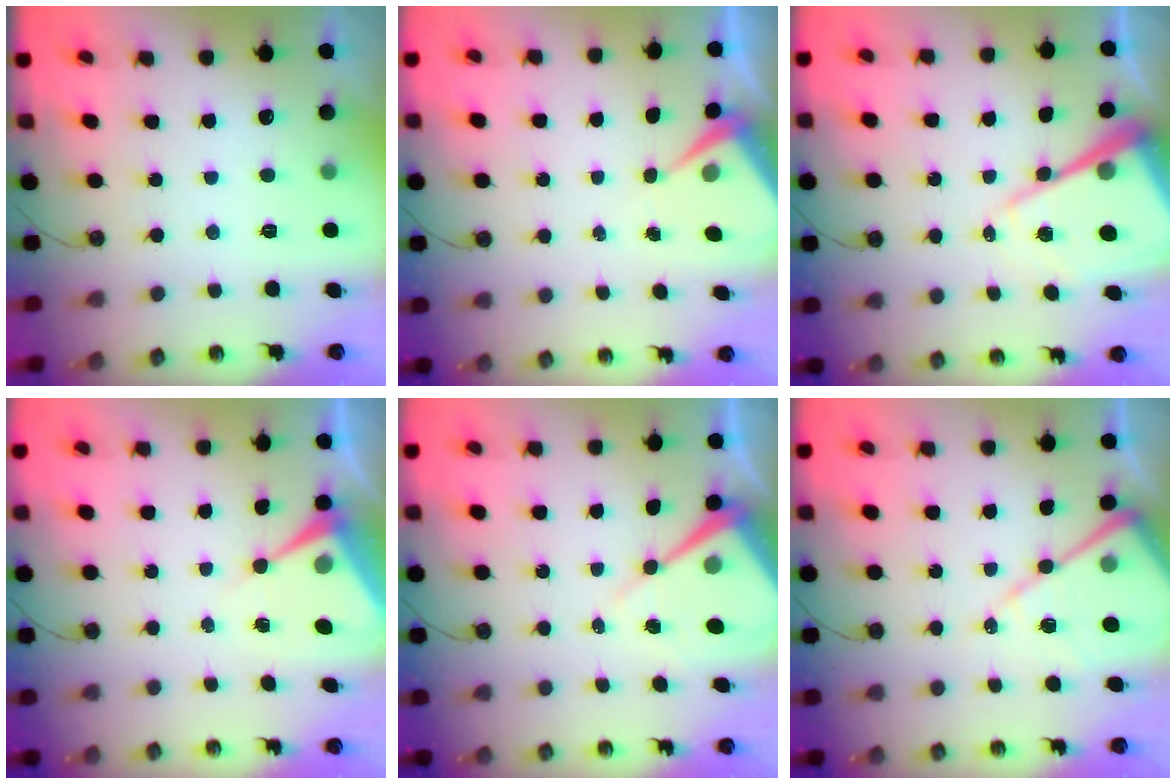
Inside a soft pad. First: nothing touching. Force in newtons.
{"total": 6.1, "press": 6.0, "slide": 0.9}
{"total": 17.0, "press": 16.9, "slide": 1.8}
{"total": 8.5, "press": 8.5, "slide": 0.2}
{"total": 9.2, "press": 9.2, "slide": 0.6}
{"total": 14.2, "press": 14.1, "slide": 1.4}